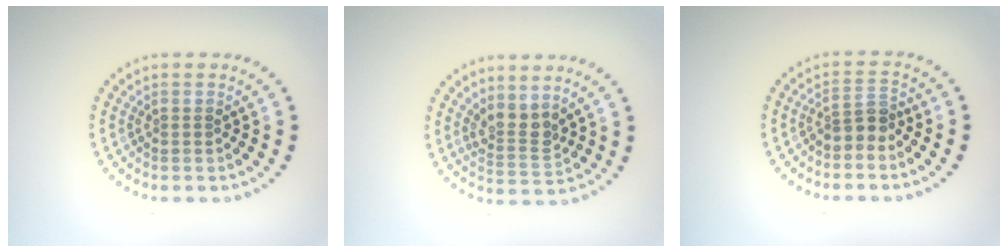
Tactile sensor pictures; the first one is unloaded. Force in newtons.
{"total": 2.5, "press": 1.8, "slide": 1.7}
{"total": 2.3, "press": 1.9, "slide": 1.4}